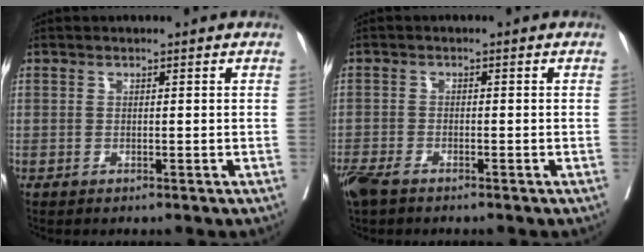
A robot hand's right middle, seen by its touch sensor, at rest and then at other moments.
{"total": 4.9, "force": [-3.7, 1.7, 2.7], "torque": [-0.057, -0.011, -0.069]}